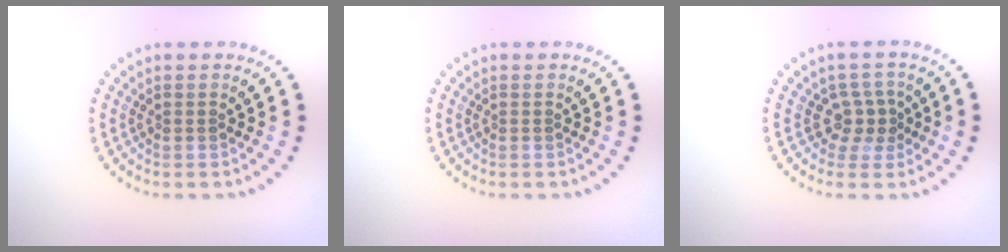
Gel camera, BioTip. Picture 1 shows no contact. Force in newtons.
{"total": 0.0}
{"total": 2.4, "press": 1.8, "slide": 1.6}